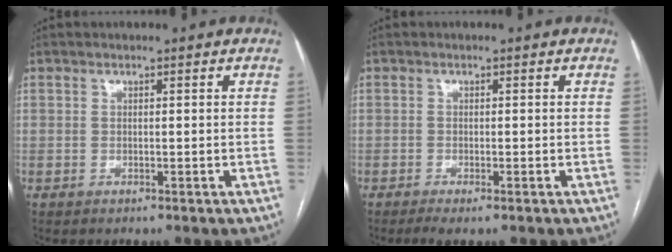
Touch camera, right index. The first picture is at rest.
{"total": 2.0, "force": [-1.3, 0.2, 1.5], "torque": [-0.026, -0.005, -0.023]}